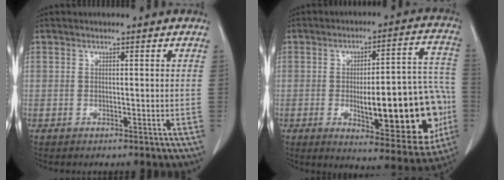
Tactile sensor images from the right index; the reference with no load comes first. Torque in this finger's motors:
{"motor_torque": [1.52, -0.62, 0.53, 0.14]}